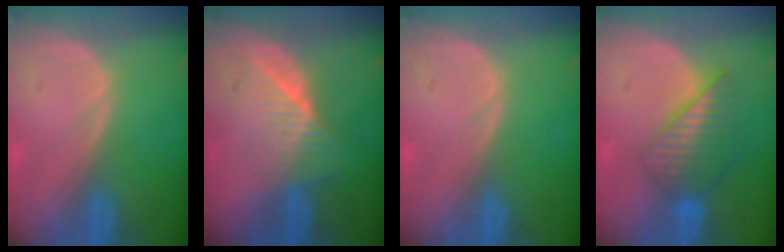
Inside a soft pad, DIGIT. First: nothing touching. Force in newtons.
{"total": 6.4, "press": 6.0, "slide": 2.2}
{"total": 0.0}
{"total": 6.6, "press": 6.0, "slide": 2.6}